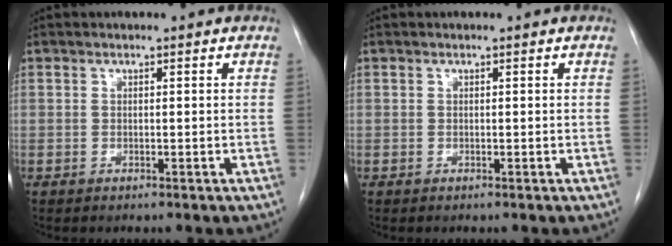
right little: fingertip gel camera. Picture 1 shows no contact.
{"total": 0.0}